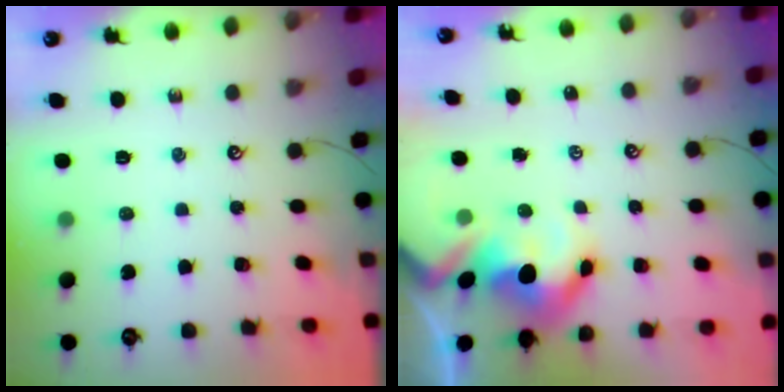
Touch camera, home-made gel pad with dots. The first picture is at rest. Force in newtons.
{"total": 9.5, "press": 9.5, "slide": 1.1}